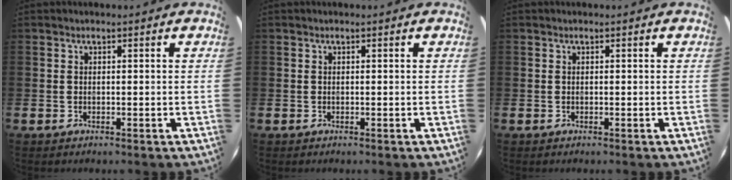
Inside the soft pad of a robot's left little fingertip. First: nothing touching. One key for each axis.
{"total": 0.0}
{"total": 0.0}